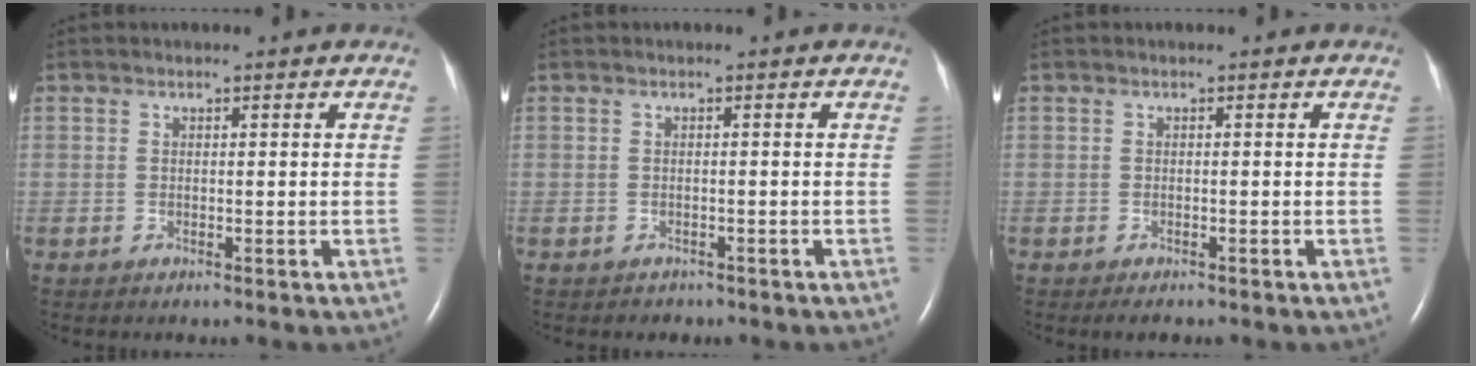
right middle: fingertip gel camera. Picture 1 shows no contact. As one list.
[{"total": 1.2, "force": [-0.9, 0.7, -0.1], "torque": [-0.007, 0.001, -0.012]}, {"total": 1.2, "force": [-1.0, 0.4, 0.6], "torque": [-0.011, -0.003, -0.009]}]